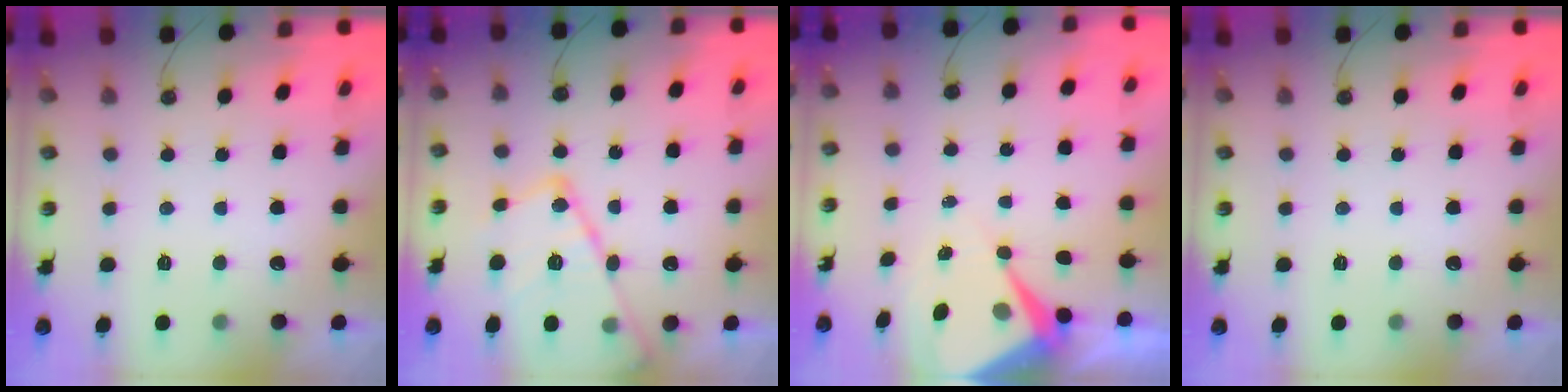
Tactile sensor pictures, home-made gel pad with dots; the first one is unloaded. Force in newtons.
{"total": 18.0, "press": 18.0, "slide": 0.7}
{"total": 9.1, "press": 9.0, "slide": 1.0}
{"total": 0.0}